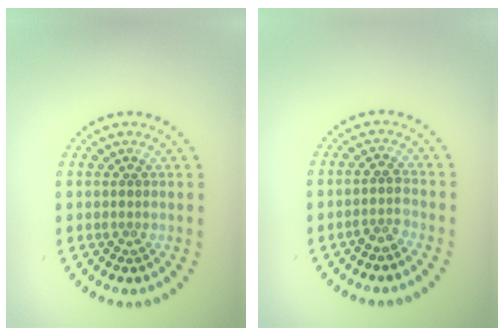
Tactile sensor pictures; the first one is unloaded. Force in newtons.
{"total": 1.4, "press": 1.3, "slide": 0.5}